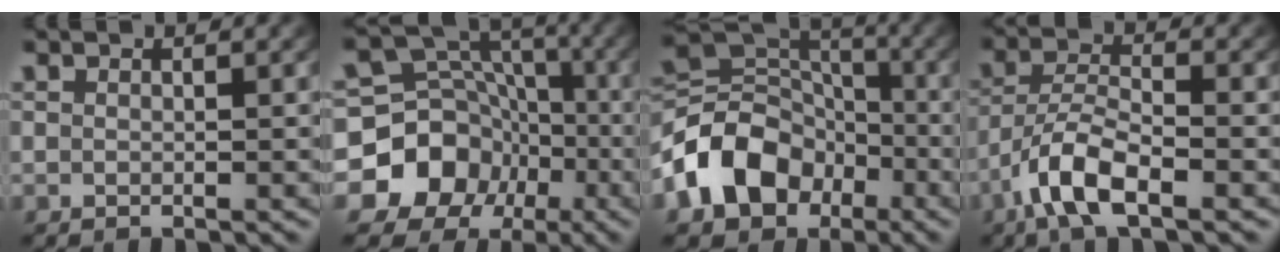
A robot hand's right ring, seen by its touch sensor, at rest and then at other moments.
{"total": 18.0, "force": [-4.5, 16.3, 6.2], "torque": [-0.150, -0.074, -0.068]}
{"total": 12.0, "force": [-2.8, 10.0, 6.1], "torque": [-0.132, -0.037, -0.034]}
{"total": 4.7, "force": [-2.5, 1.6, 3.6], "torque": [-0.082, -0.014, -0.040]}